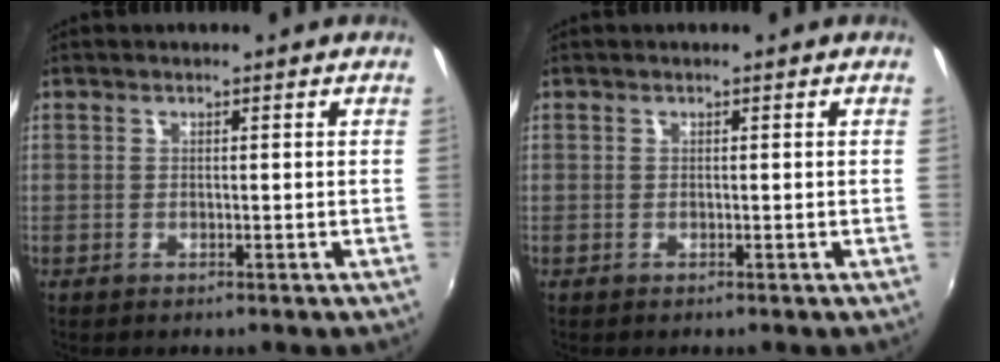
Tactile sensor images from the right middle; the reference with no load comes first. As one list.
[{"total": 0.0}]